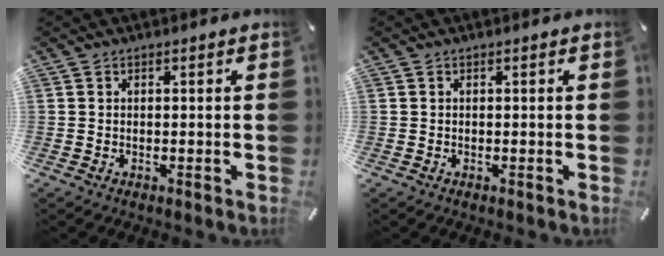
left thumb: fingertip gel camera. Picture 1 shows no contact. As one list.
[{"total": 0.0}]